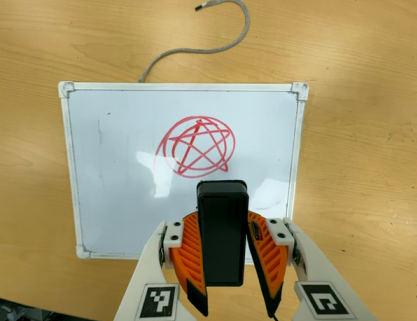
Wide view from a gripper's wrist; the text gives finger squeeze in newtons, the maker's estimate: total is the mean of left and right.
{"total": 8.3, "left": 6.6, "right": 9.9}